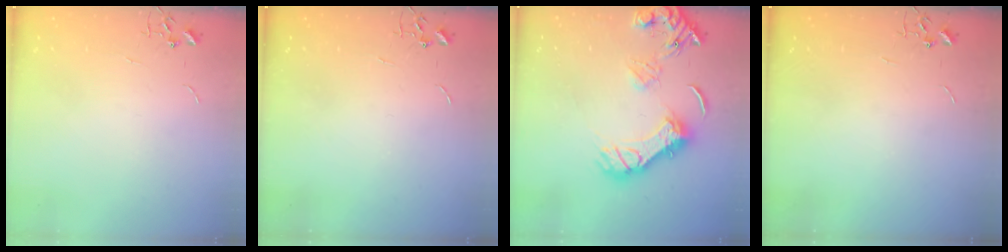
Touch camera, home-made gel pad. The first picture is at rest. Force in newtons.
{"total": 0.0}
{"total": 16.6, "press": 16.5, "slide": 1.8}
{"total": 0.0}